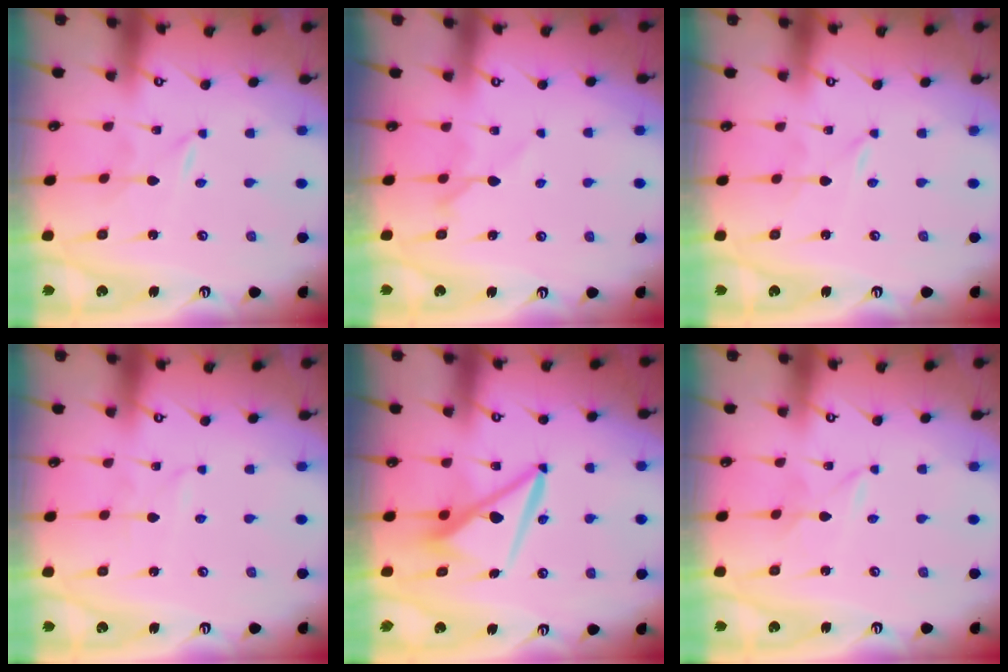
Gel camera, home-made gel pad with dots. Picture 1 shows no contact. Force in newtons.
{"total": 4.8, "press": 4.7, "slide": 0.7}
{"total": 0.0}
{"total": 1.2, "press": 1.2, "slide": 0.1}
{"total": 9.7, "press": 9.5, "slide": 1.6}
{"total": 1.7, "press": 1.7, "slide": 0.2}